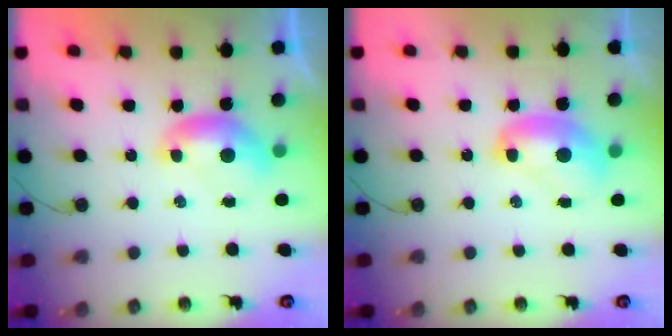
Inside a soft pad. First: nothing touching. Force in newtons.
{"total": 2.4, "press": 2.4, "slide": 0.3}